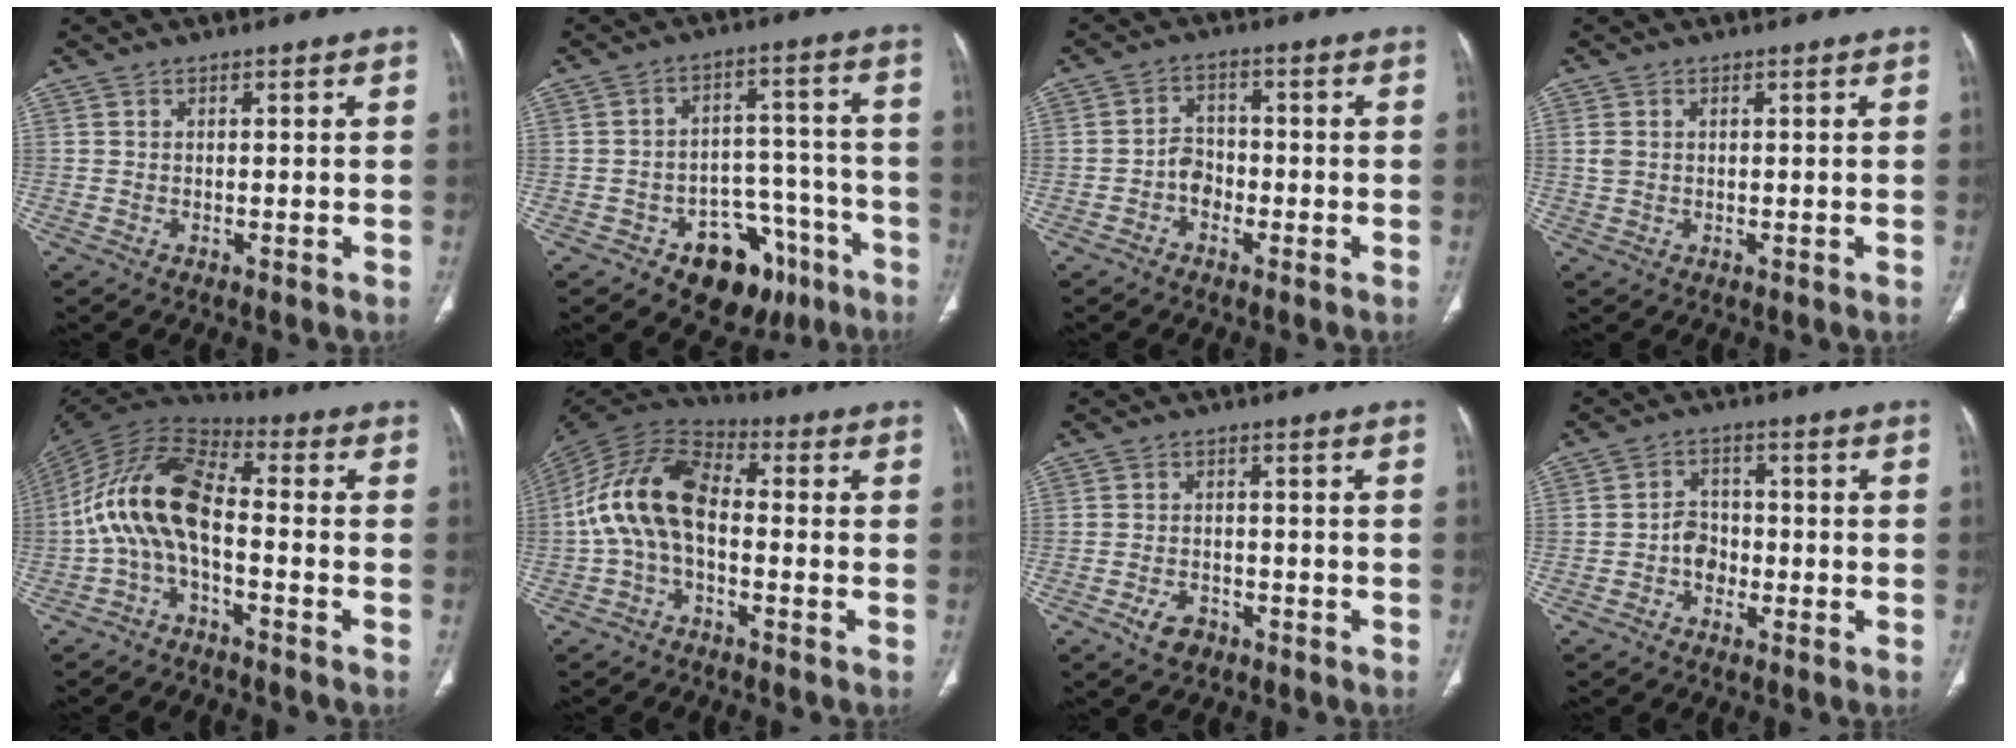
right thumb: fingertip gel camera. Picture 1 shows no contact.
{"total": 13.9, "force": [-8.0, 9.1, 6.9], "torque": [-0.041, 0.079, -0.108]}
{"total": 4.0, "force": [-1.6, 3.1, 1.8], "torque": [-0.013, 0.020, -0.035]}
{"total": 1.9, "force": [0.4, 1.4, 1.2], "torque": [-0.033, 0.005, 0.014]}
{"total": 13.6, "force": [-2.8, 6.5, 11.6], "torque": [-0.225, 0.064, -0.066]}
{"total": 13.7, "force": [-1.5, 8.0, 11.0], "torque": [-0.209, 0.038, -0.040]}
{"total": 4.3, "force": [-2.5, 2.7, 2.2], "torque": [-0.036, 0.016, -0.037]}
{"total": 4.5, "force": [-1.6, 3.6, 2.1], "torque": [-0.014, 0.020, -0.034]}